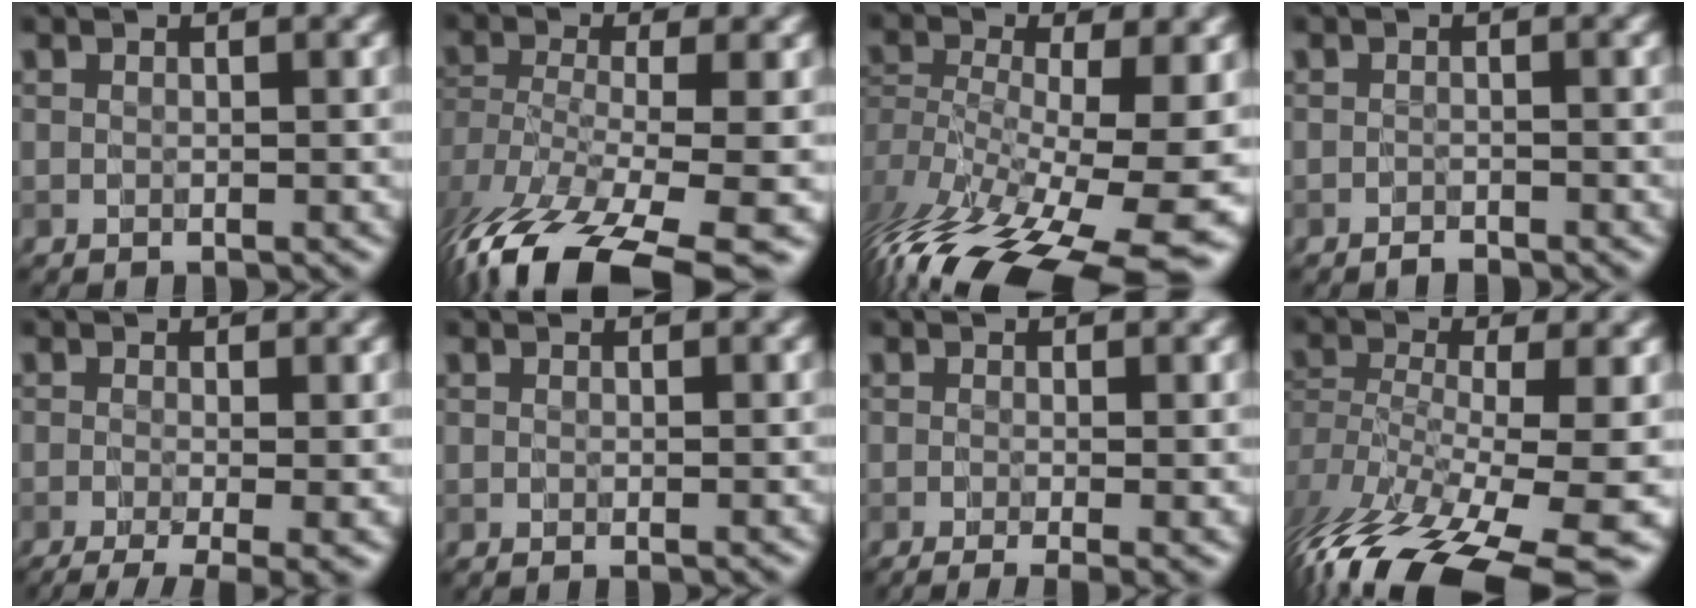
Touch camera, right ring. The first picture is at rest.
{"total": 12.4, "force": [-7.5, 4.6, 8.7], "torque": [-0.198, -0.028, -0.106]}
{"total": 16.5, "force": [-8.2, 6.6, 12.7], "torque": [-0.230, -0.014, -0.104]}
{"total": 0.9, "force": [-0.8, 0.1, 0.3], "torque": [-0.006, 0.002, -0.016]}
{"total": 7.2, "force": [-2.9, 2.7, 6.0], "torque": [-0.088, -0.003, -0.043]}
{"total": 0.5, "force": [-0.1, 0.1, 0.5], "torque": [-0.007, -0.006, -0.001]}
{"total": 5.2, "force": [-1.4, 2.1, 4.5], "torque": [-0.068, -0.008, -0.014]}
{"total": 15.2, "force": [-8.5, 5.4, 11.4], "torque": [-0.247, -0.029, -0.116]}